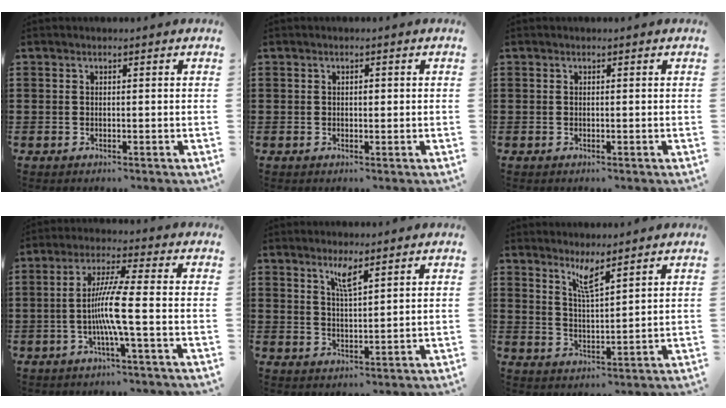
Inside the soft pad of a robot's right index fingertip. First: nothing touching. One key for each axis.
{"total": 0.7, "fx": 0.1, "fy": 0.3, "fz": 0.6, "tx": -0.013, "ty": 0.001, "tz": 0.002}
{"total": 0.0}
{"total": 7.5, "fx": -1.7, "fy": -0.4, "fz": 7.3, "tx": -0.149, "ty": -0.015, "tz": -0.041}
{"total": 3.4, "fx": 2.4, "fy": 0.4, "fz": 2.3, "tx": -0.052, "ty": 0.002, "tz": 0.041}
{"total": 4.0, "fx": 3.1, "fy": 0.1, "fz": 2.5, "tx": -0.058, "ty": -0.003, "tz": 0.055}